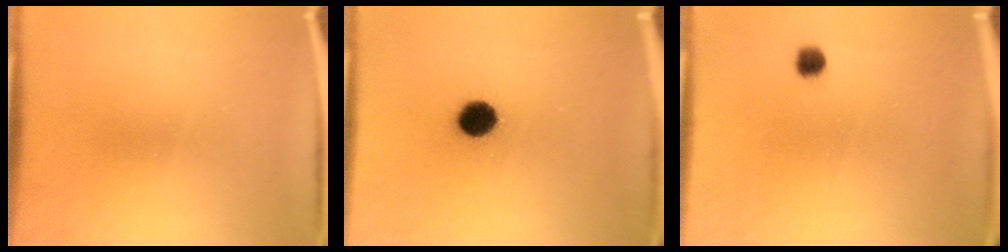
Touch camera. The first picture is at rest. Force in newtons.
{"total": 5.9}
{"total": 1.8}